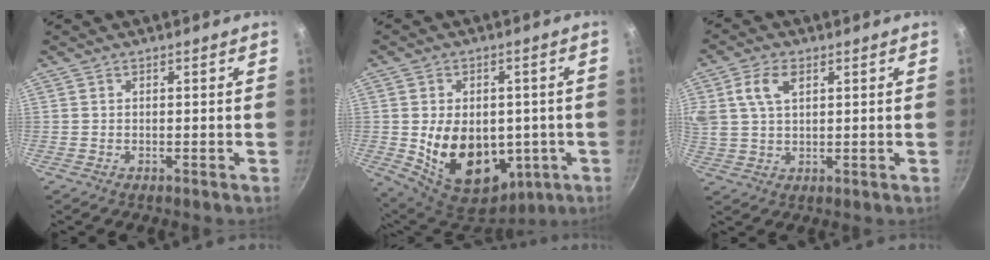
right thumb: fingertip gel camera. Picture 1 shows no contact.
{"total": 18.3, "force": [-2.1, 12.9, 12.8], "torque": [-0.186, -0.009, -0.007]}
{"total": 8.3, "force": [3.1, 4.9, 5.9], "torque": [-0.111, 0.008, 0.056]}